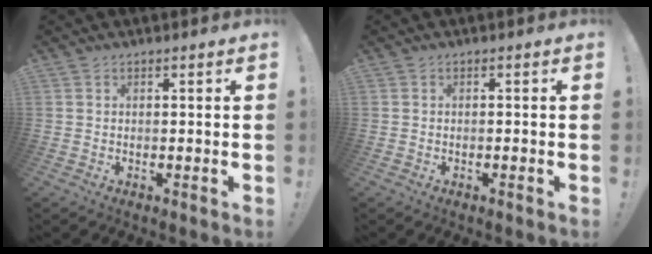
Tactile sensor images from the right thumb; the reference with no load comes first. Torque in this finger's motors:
{"motor_torque": [0.13, 0.00, 0.04, -0.18, 0.01]}